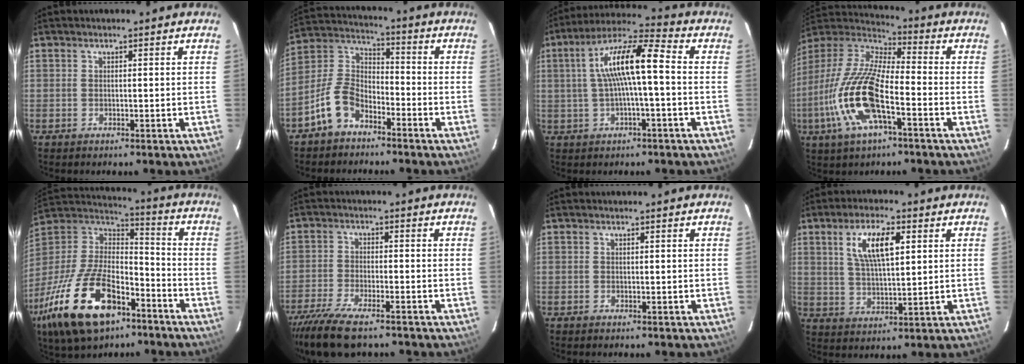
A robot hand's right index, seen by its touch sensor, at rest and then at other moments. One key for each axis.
{"total": 9.6, "fx": -6.1, "fy": 5.4, "fz": 5.1, "tx": -0.117, "ty": 0.026, "tz": -0.121}
{"total": 12.1, "fx": 0.4, "fy": 2.0, "fz": 11.9, "tx": -0.219, "ty": 0.026, "tz": 0.005}
{"total": 19.0, "fx": -7.0, "fy": 5.9, "fz": 16.7, "tx": -0.347, "ty": -0.021, "tz": -0.145}
{"total": 27.7, "fx": -15.2, "fy": 13.5, "fz": 18.8, "tx": -0.400, "ty": -0.026, "tz": -0.260}
{"total": 10.9, "fx": -8.6, "fy": 2.6, "fz": 6.2, "tx": -0.152, "ty": -0.036, "tz": -0.160}
{"total": 0.0}
{"total": 9.3, "fx": 3.5, "fy": 3.1, "fz": 8.1, "tx": -0.152, "ty": 0.008, "tz": 0.067}